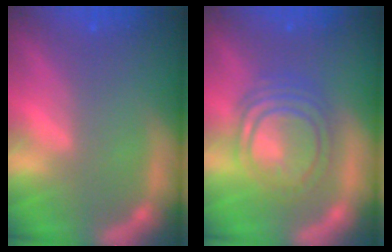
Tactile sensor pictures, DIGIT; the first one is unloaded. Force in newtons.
{"total": 8.6}